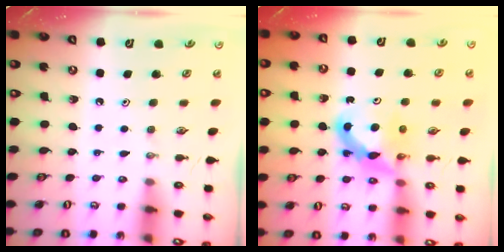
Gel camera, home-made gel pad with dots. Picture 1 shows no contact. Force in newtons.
{"total": 7.4, "press": 7.4, "slide": 0.6}